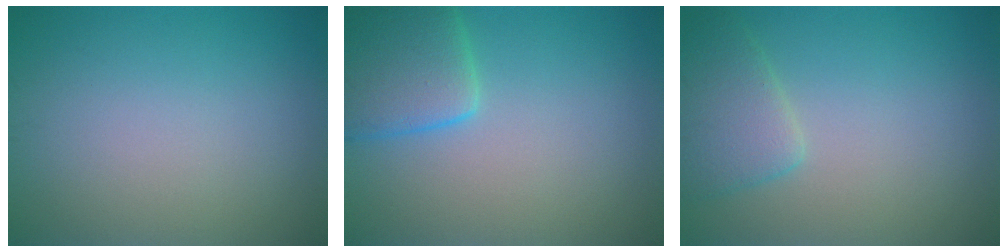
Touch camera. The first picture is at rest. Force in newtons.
{"total": 5.0, "press": 5.0, "slide": 0.3}
{"total": 3.2, "press": 3.2, "slide": 0.3}